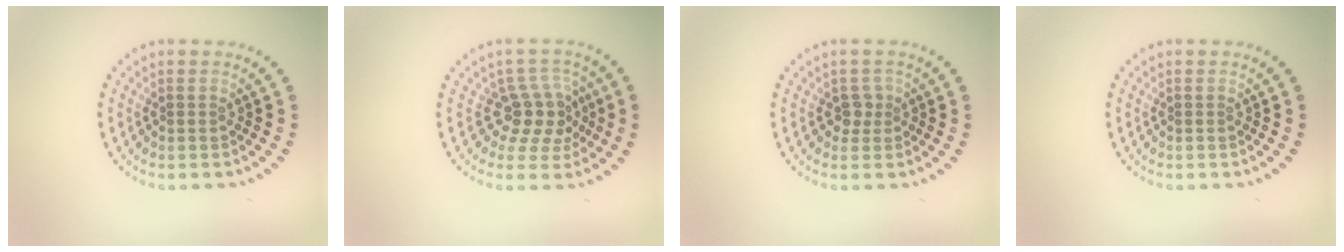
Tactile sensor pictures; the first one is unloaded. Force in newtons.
{"total": 3.4, "press": 2.7, "slide": 2.0}
{"total": 1.4, "press": 1.1, "slide": 0.9}
{"total": 0.0}